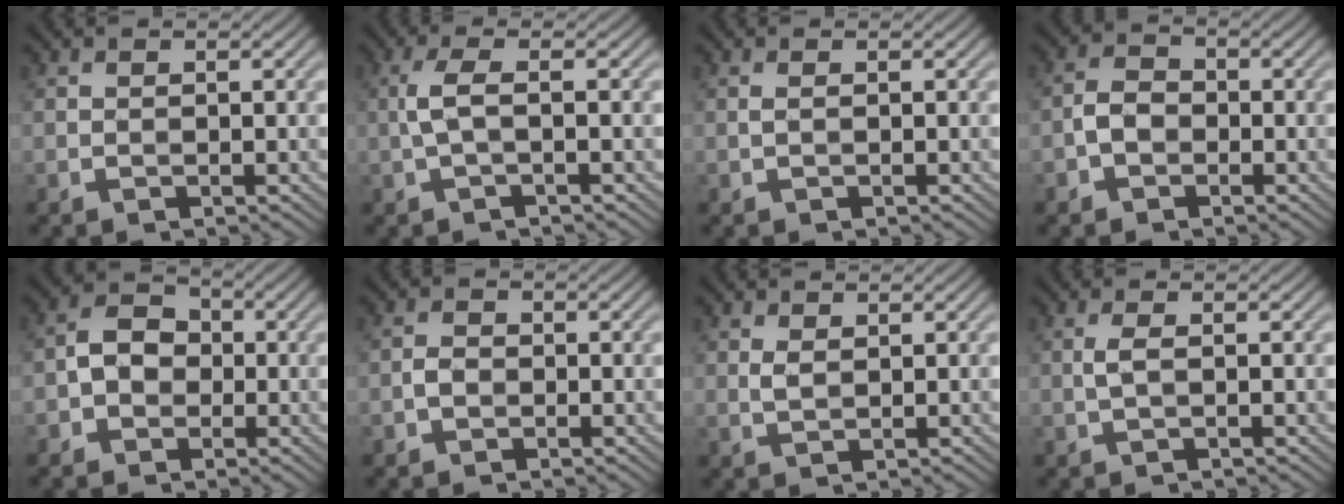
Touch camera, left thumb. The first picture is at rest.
{"total": 2.8, "force": [-0.2, 0.6, 2.8], "torque": [-0.062, 0.008, -0.008]}
{"total": 0.5, "force": [0.1, 0.1, 0.5], "torque": [-0.014, 0.002, 0.001]}
{"total": 3.1, "force": [-1.2, 2.3, 1.6], "torque": [-0.032, 0.005, -0.031]}
{"total": 4.3, "force": [-0.8, 3.5, 2.3], "torque": [-0.039, 0.007, -0.021]}
{"total": 1.7, "force": [-0.6, 1.3, 0.8], "torque": [-0.017, 0.001, -0.017]}
{"total": 1.7, "force": [0.8, 1.1, 1.1], "torque": [-0.030, 0.000, 0.016]}
{"total": 1.5, "force": [0.1, 0.5, 1.5], "torque": [-0.038, 0.005, 0.001]}